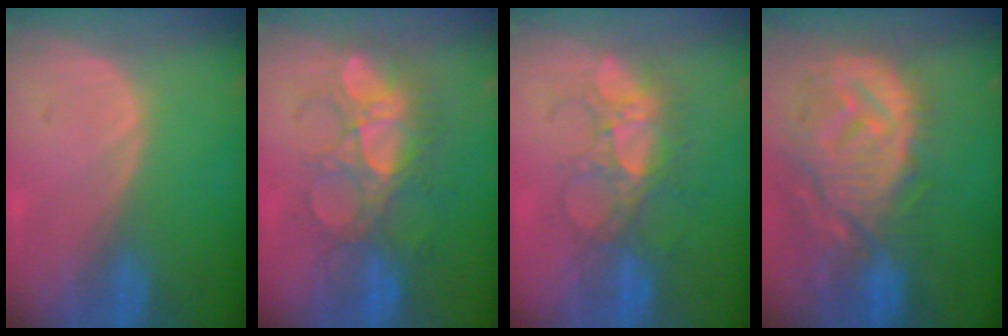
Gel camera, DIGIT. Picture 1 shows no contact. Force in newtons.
{"total": 9.0, "press": 8.7, "slide": 2.3}
{"total": 6.8, "press": 6.6, "slide": 1.6}
{"total": 13.3, "press": 11.6, "slide": 6.4}